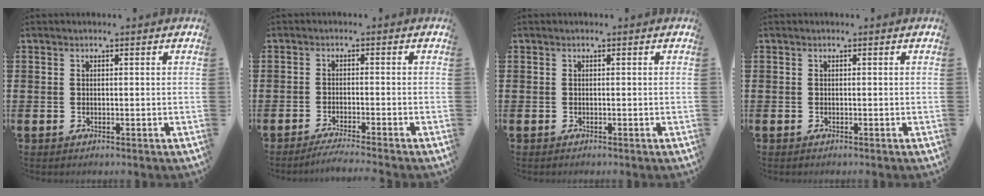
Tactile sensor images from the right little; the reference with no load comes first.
{"total": 2.0, "force": [-1.7, -0.2, 1.0], "torque": [-0.014, 0.003, -0.033]}
{"total": 0.0}
{"total": 0.0}